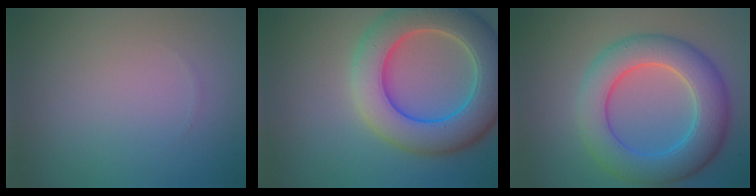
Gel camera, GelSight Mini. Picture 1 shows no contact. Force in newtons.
{"total": 9.9, "press": 9.8, "slide": 0.4}
{"total": 8.0, "press": 8.0, "slide": 0.4}